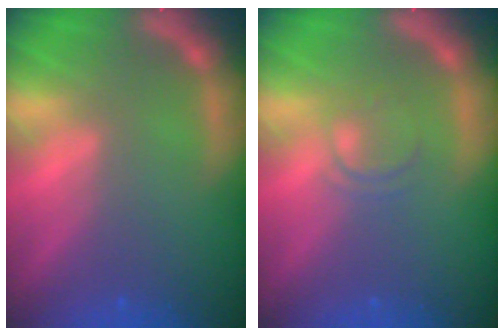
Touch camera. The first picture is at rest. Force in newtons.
{"total": 2.0}